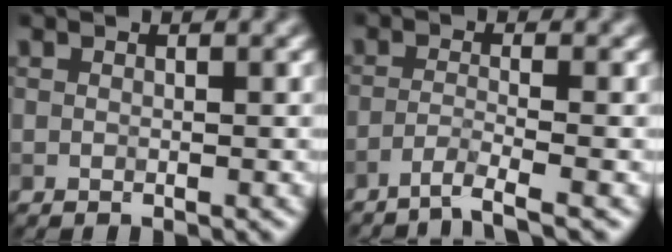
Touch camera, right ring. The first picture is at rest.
{"total": 2.4, "force": [-1.7, 0.1, 1.7], "torque": [-0.026, 0.002, -0.049]}